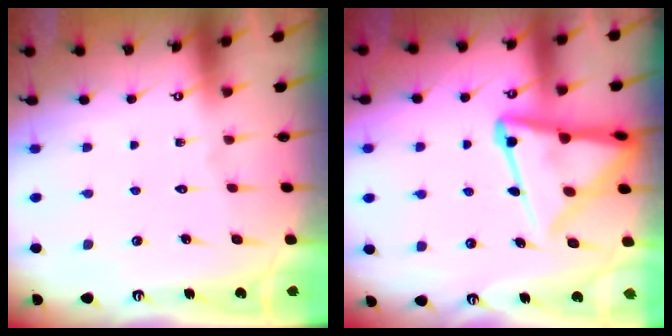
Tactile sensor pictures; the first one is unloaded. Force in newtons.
{"total": 13.7, "press": 13.6, "slide": 1.4}